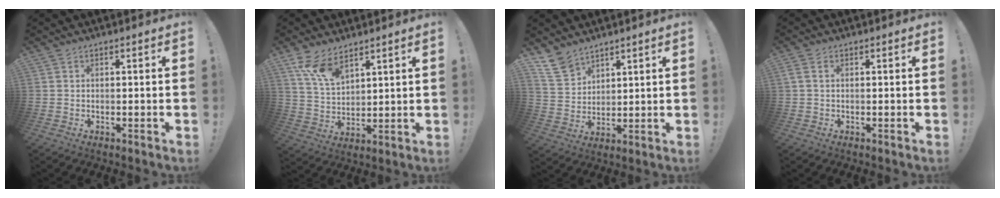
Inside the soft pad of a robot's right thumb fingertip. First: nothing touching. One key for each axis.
{"total": 9.6, "fx": 7.0, "fy": 4.1, "fz": 5.1, "tx": -0.102, "ty": -0.034, "tz": 0.135}
{"total": 9.8, "fx": 7.6, "fy": 5.4, "fz": 2.9, "tx": -0.062, "ty": -0.045, "tz": 0.152}
{"total": 1.8, "fx": 0.5, "fy": 1.0, "fz": 1.4, "tx": -0.030, "ty": 0.005, "tz": 0.009}